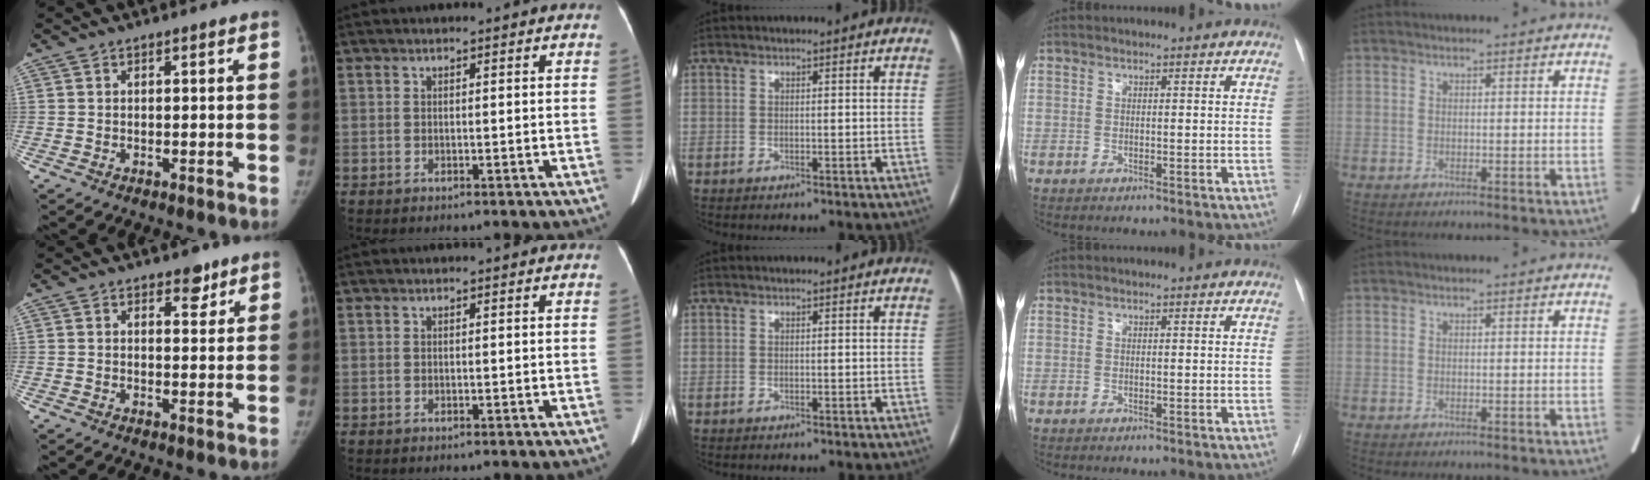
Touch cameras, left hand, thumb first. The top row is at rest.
{"thumb": {"total": 3.4, "force": [2.4, 1.8, 1.6], "torque": [0.001, -0.015, 0.034]}}